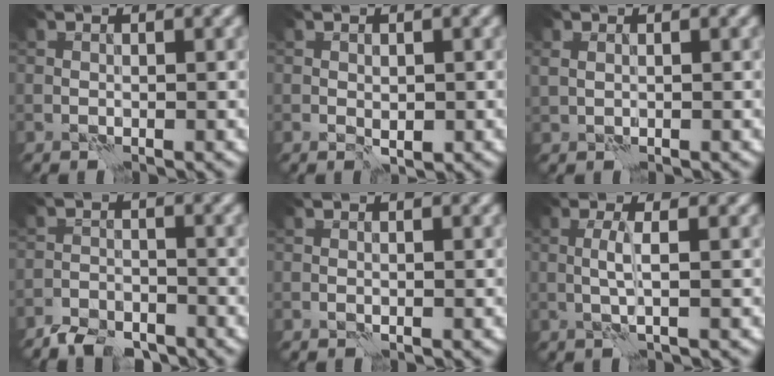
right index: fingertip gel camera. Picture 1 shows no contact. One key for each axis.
{"total": 1.5, "fx": -0.3, "fy": 0.9, "fz": 1.1, "tx": -0.019, "ty": -0.004, "tz": -0.004}
{"total": 0.8, "fx": 0.3, "fy": 0.6, "fz": 0.5, "tx": -0.010, "ty": -0.001, "tz": 0.010}
{"total": 4.0, "fx": -3.7, "fy": 1.2, "fz": 1.0, "tx": -0.014, "ty": -0.002, "tz": -0.075}
{"total": 0.0}
{"total": 1.4, "fx": 0.0, "fy": -0.4, "fz": 1.4, "tx": -0.034, "ty": 0.005, "tz": 0.000}